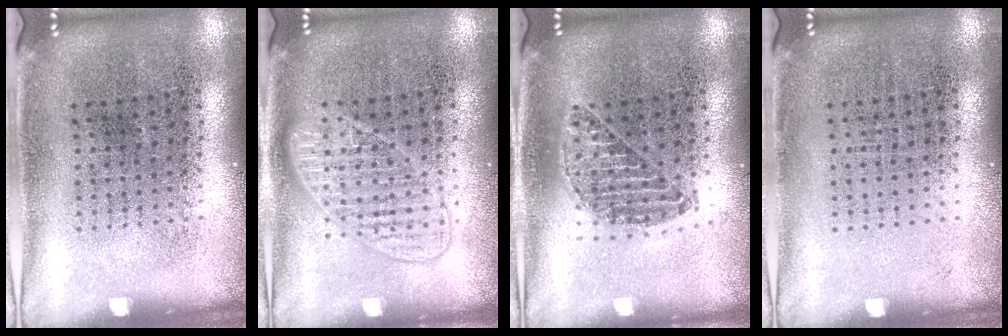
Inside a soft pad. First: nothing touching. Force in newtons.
{"total": 2.5, "press": 2.4, "slide": 0.4}
{"total": 1.1, "press": 1.0, "slide": 0.4}
{"total": 0.0}